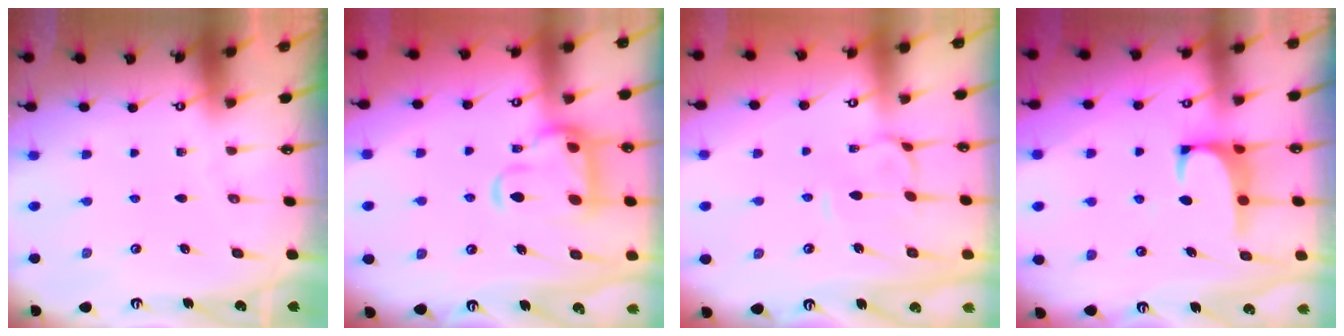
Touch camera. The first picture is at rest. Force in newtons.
{"total": 7.0, "press": 6.8, "slide": 1.7}
{"total": 2.4, "press": 2.4, "slide": 0.6}
{"total": 0.9, "press": 0.7, "slide": 0.6}